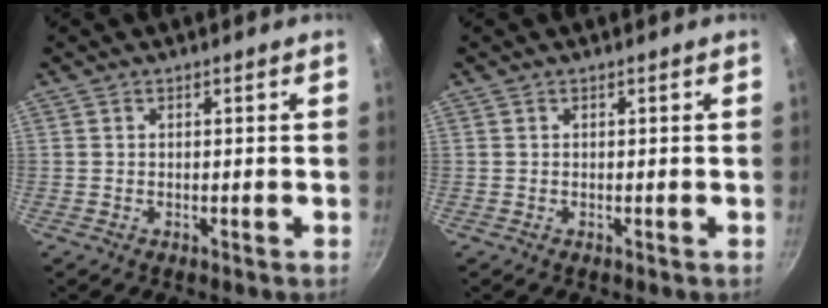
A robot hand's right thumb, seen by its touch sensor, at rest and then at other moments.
{"total": 0.0}